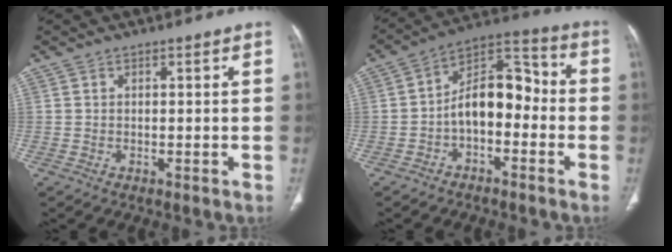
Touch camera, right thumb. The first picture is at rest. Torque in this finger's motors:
{"motor_torque": [1.50, 1.89, 1.25, -0.70, 0.08]}